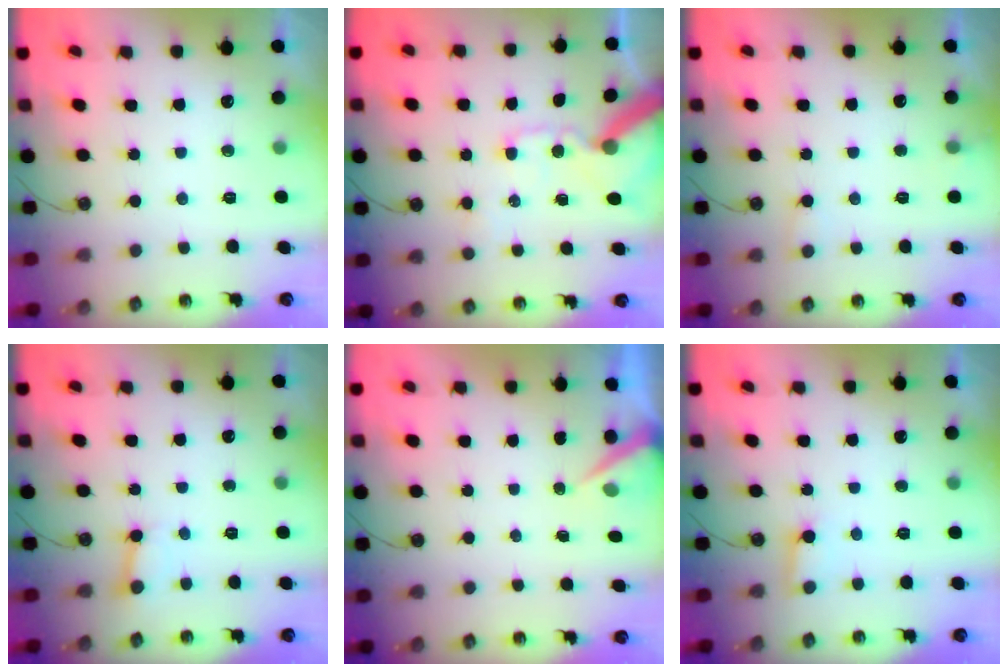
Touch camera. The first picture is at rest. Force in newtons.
{"total": 14.5, "press": 14.3, "slide": 2.5}
{"total": 6.3, "press": 6.3, "slide": 0.4}
{"total": 2.7, "press": 2.7, "slide": 0.3}
{"total": 4.2, "press": 4.2, "slide": 0.4}
{"total": 4.1, "press": 4.1, "slide": 0.3}